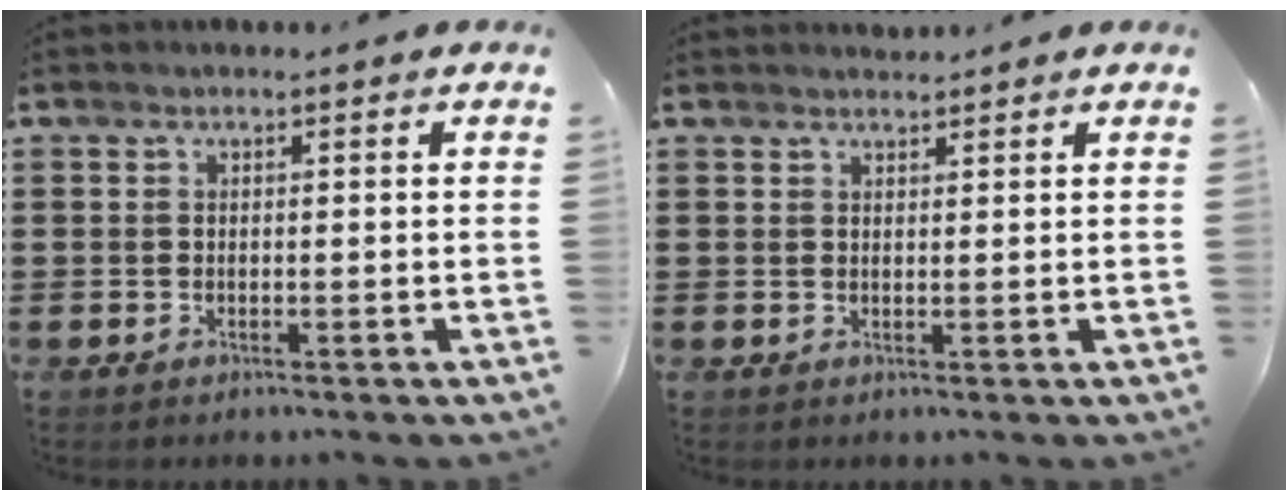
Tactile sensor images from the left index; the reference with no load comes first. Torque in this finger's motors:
{"motor_torque": [-0.81, 0.56, -0.48, -0.12]}